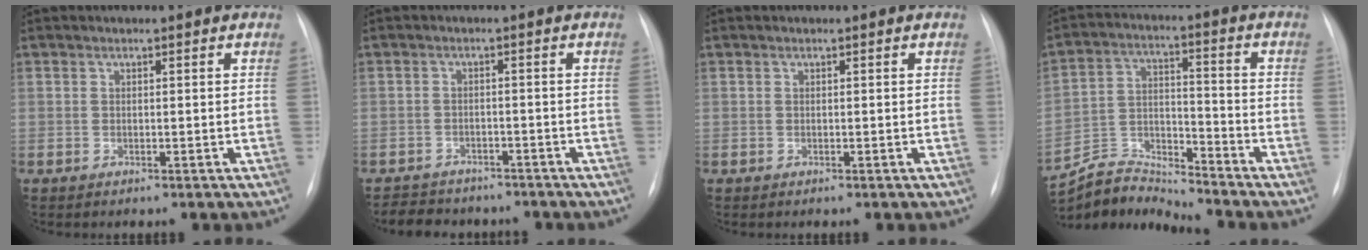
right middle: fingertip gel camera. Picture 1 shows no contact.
{"total": 8.4, "force": [-7.3, 3.5, 2.0], "torque": [-0.035, 0.003, -0.096]}
{"total": 0.0}
{"total": 9.7, "force": [-9.6, -0.4, -0.9], "torque": [0.011, 0.035, -0.184]}